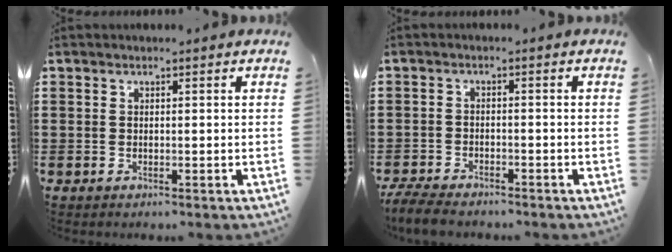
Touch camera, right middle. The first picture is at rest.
{"total": 3.8, "force": [-3.6, 0.6, 1.0], "torque": [-0.031, -0.003, -0.077]}